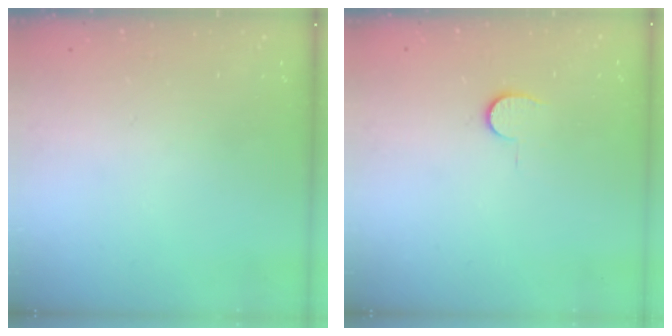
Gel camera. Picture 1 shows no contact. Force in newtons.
{"total": 4.0, "press": 4.0, "slide": 0.4}